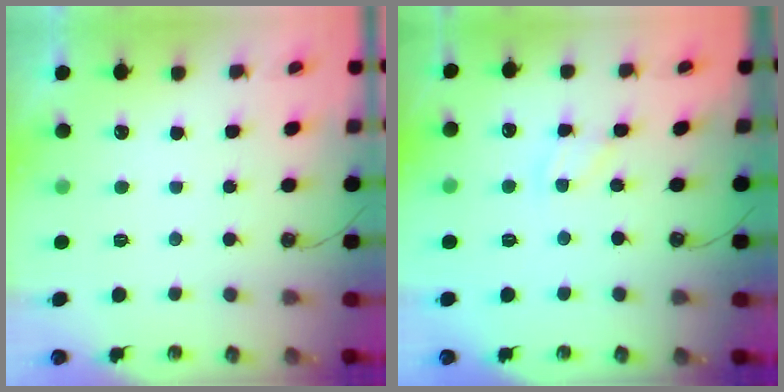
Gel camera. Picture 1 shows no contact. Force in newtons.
{"total": 2.7, "press": 2.6, "slide": 0.4}